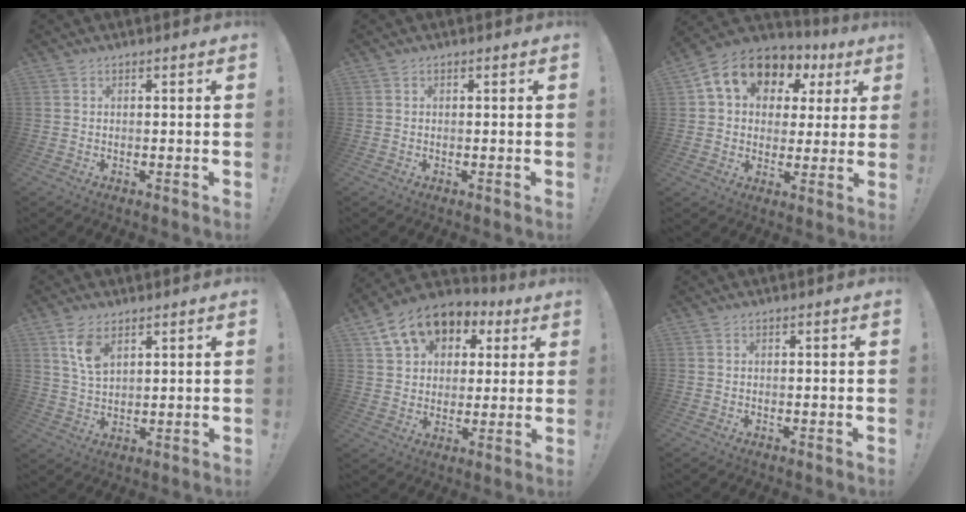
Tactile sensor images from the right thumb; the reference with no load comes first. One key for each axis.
{"total": 0.0}
{"total": 14.5, "fx": 6.5, "fy": 10.3, "fz": 7.8, "tx": -0.121, "ty": -0.028, "tz": 0.117}
{"total": 7.3, "fx": 4.0, "fy": 3.7, "fz": 4.9, "tx": -0.081, "ty": -0.016, "tz": 0.074}
{"total": 13.3, "fx": 7.0, "fy": 9.6, "fz": 5.9, "tx": -0.087, "ty": -0.035, "tz": 0.132}
{"total": 0.0}